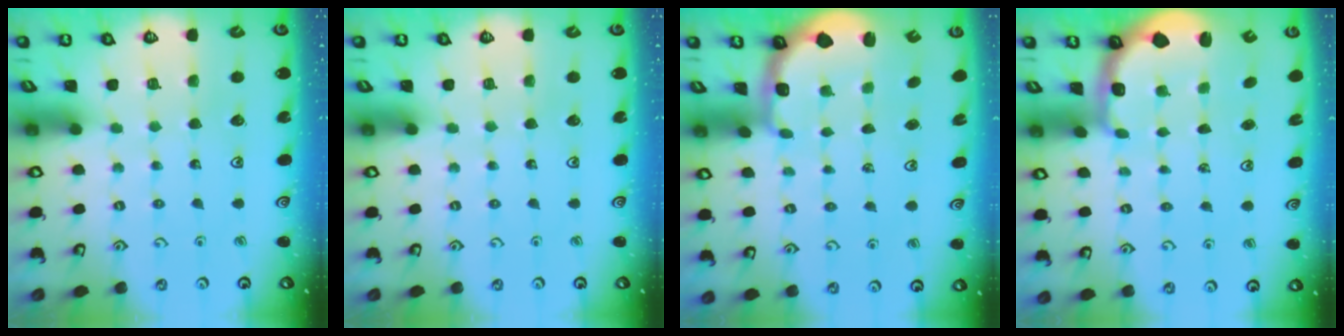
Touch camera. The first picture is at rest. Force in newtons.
{"total": 0.0}
{"total": 2.4, "press": 1.1, "slide": 2.2}
{"total": 2.5, "press": 1.5, "slide": 2.0}